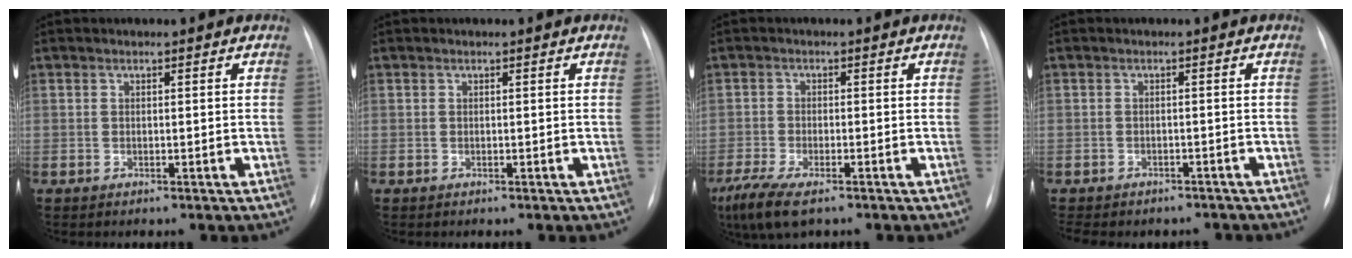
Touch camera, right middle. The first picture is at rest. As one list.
[{"total": 0.0}, {"total": 7.6, "force": [-5.1, 2.2, 5.2], "torque": [-0.105, -0.021, -0.086]}, {"total": 10.2, "force": [-8.5, 4.8, 3.3], "torque": [-0.072, 0.000, -0.100]}]